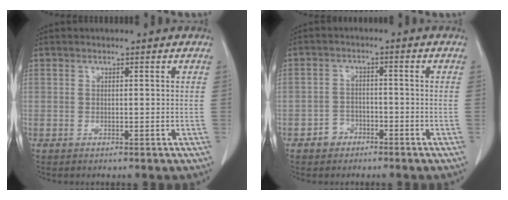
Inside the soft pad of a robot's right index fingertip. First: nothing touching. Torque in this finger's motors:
{"motor_torque": [-0.11, -0.05, -0.22, -0.06]}